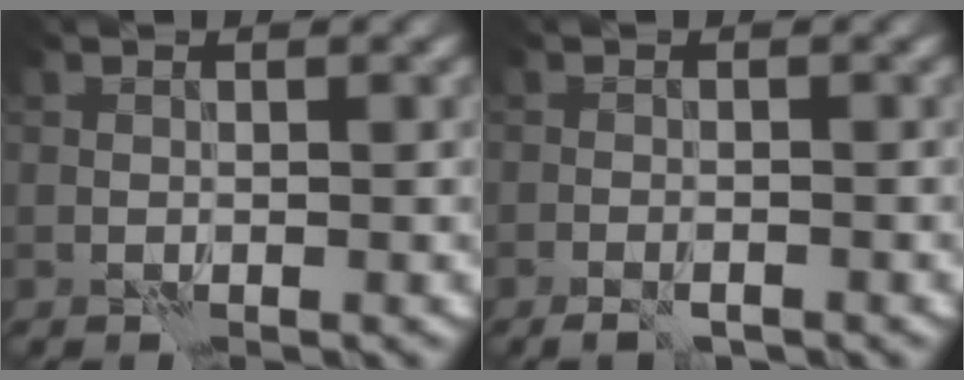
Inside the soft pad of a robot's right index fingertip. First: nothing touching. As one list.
[{"total": 2.0, "force": [-1.5, 0.6, 1.2], "torque": [-0.027, 0.001, -0.025]}]